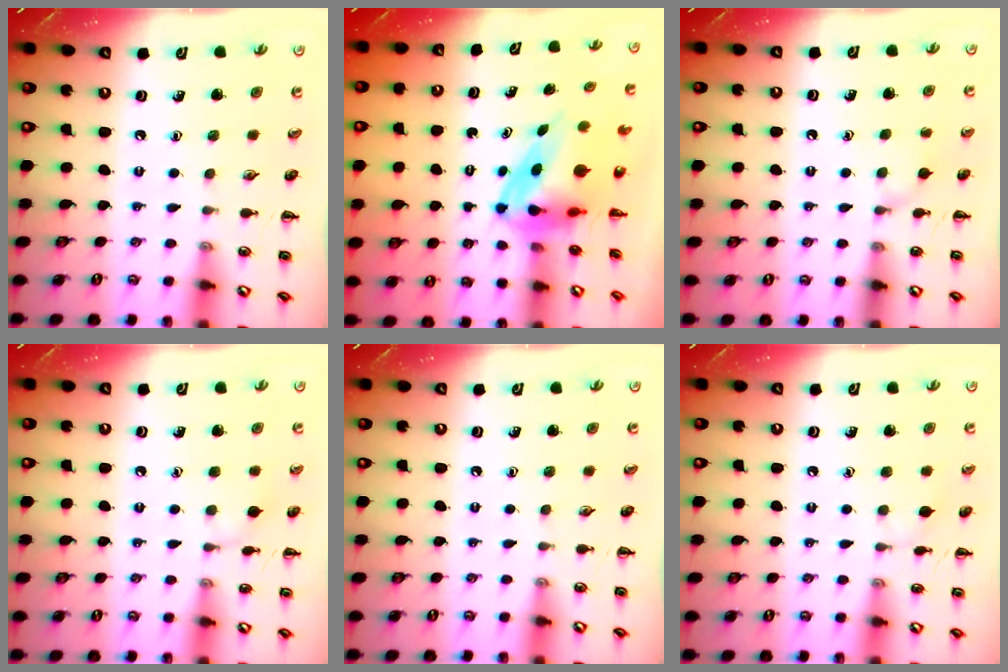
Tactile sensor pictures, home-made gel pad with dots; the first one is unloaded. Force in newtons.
{"total": 5.4, "press": 5.1, "slide": 1.5}
{"total": 5.4, "press": 5.1, "slide": 2.0}
{"total": 4.7, "press": 4.3, "slide": 1.8}
{"total": 0.0}
{"total": 4.7, "press": 4.4, "slide": 1.7}